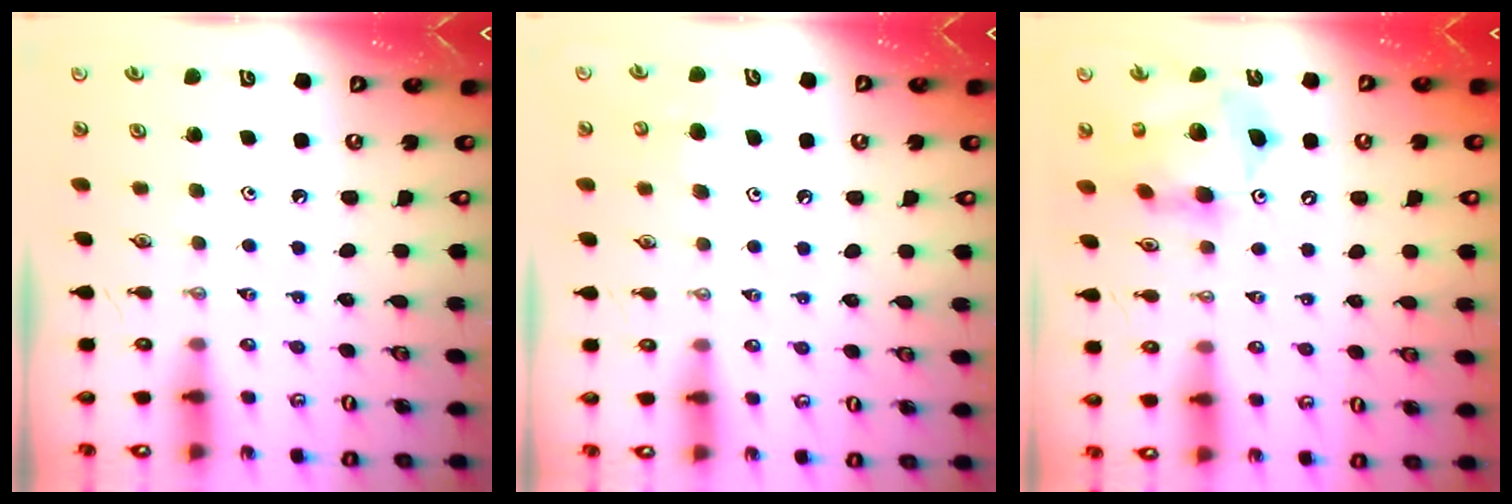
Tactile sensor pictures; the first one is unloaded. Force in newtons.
{"total": 5.3, "press": 5.1, "slide": 1.2}
{"total": 12.9, "press": 12.9, "slide": 1.1}